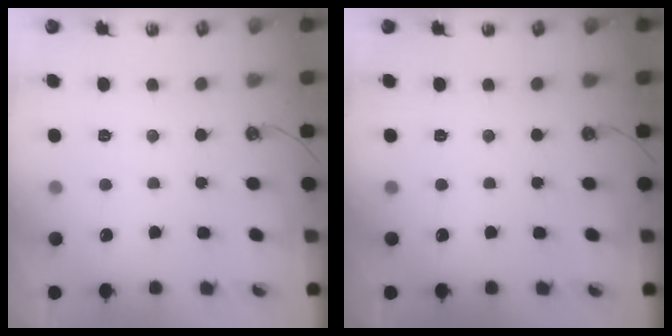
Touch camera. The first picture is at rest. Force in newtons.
{"total": 0.0}